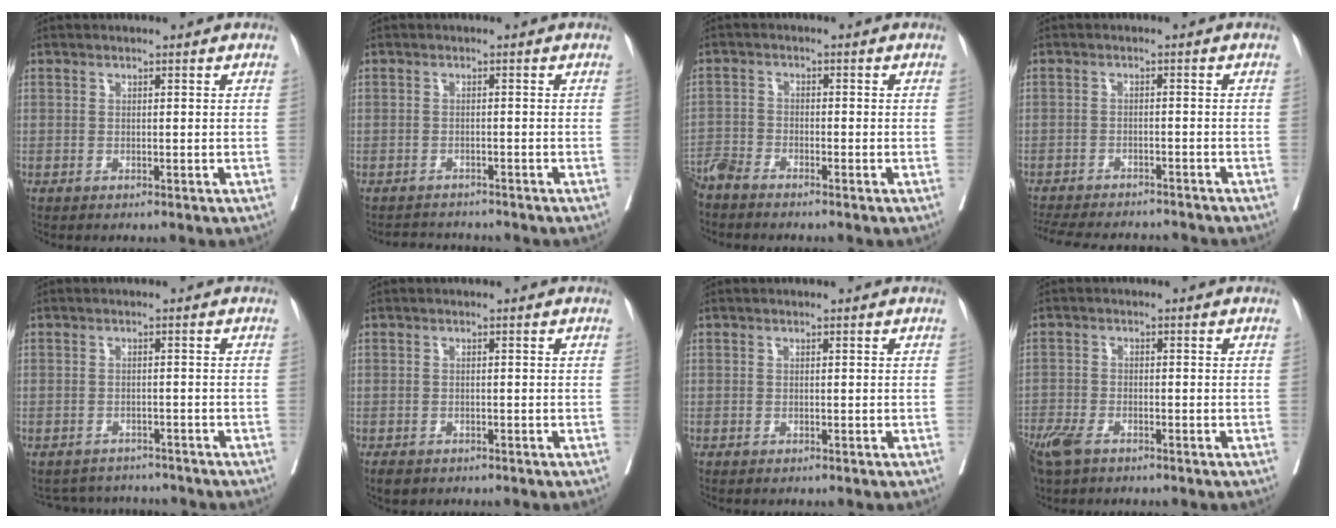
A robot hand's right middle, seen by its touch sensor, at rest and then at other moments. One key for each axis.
{"total": 3.2, "fx": -3.1, "fy": 0.7, "fz": -0.3, "tx": 0.009, "ty": -0.008, "tz": -0.051}
{"total": 4.1, "fx": -3.9, "fy": 0.3, "fz": 1.3, "tx": -0.018, "ty": -0.012, "tz": -0.079}
{"total": 14.1, "fx": -12.9, "fy": 2.8, "fz": 4.8, "tx": -0.102, "ty": -0.008, "tz": -0.177}
{"total": 5.6, "fx": -5.4, "fy": 1.4, "fz": -0.2, "tx": 0.007, "ty": 0.012, "tz": -0.071}
{"total": 2.8, "fx": -2.2, "fy": 1.6, "fz": 1.0, "tx": -0.014, "ty": -0.003, "tz": -0.030}
{"total": 0.0}
{"total": 7.4, "fx": -5.2, "fy": 3.0, "fz": 4.2, "tx": -0.091, "ty": -0.013, "tz": -0.096}